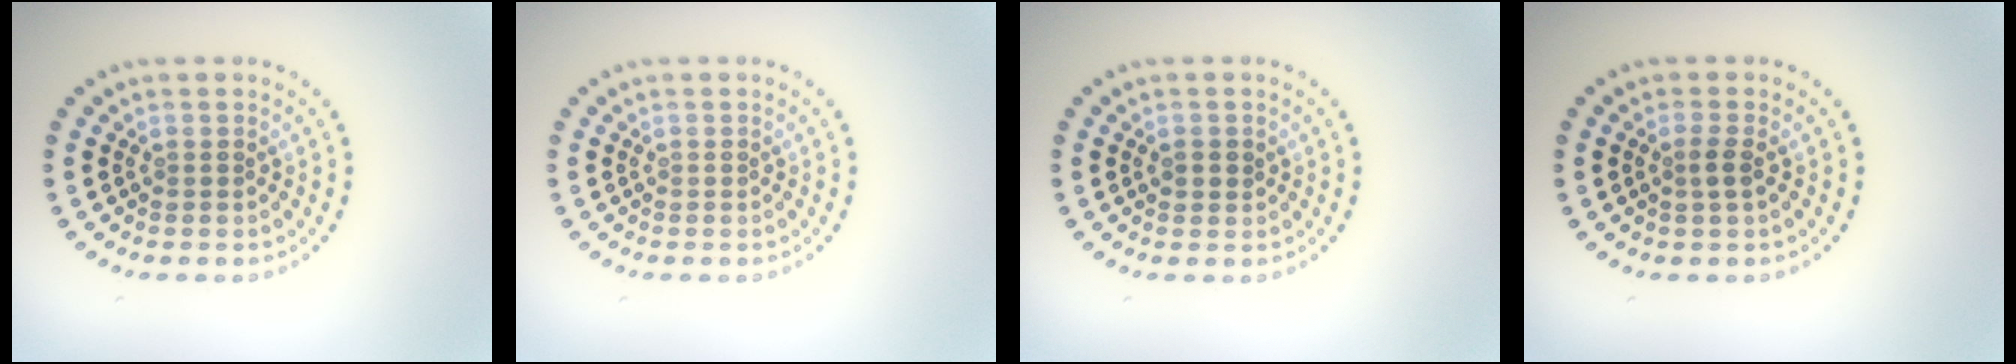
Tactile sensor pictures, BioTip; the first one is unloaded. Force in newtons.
{"total": 0.0}
{"total": 1.2, "press": 1.1, "slide": 0.4}
{"total": 1.2, "press": 0.9, "slide": 0.7}